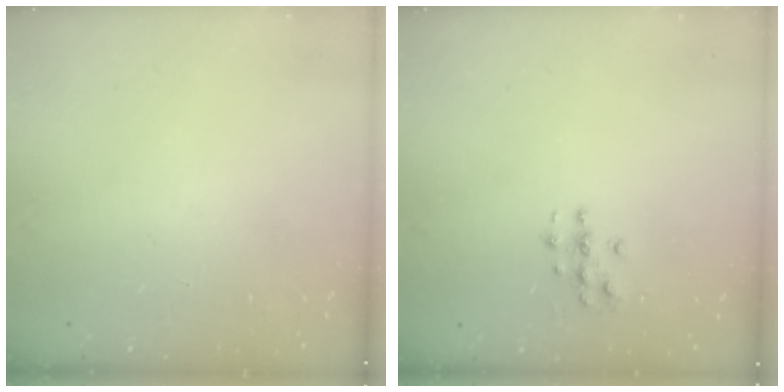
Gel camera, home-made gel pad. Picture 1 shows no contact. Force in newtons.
{"total": 3.4, "press": 3.4, "slide": 0.2}